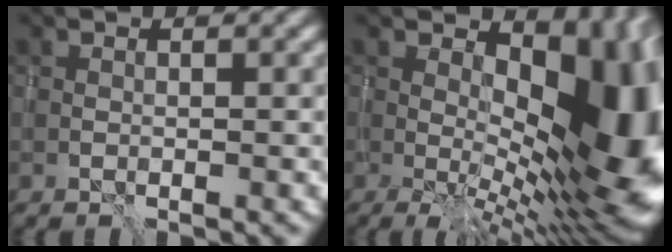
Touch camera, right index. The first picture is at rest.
{"total": 16.8, "force": [2.1, 8.8, 14.2], "torque": [-0.168, -0.006, 0.051]}